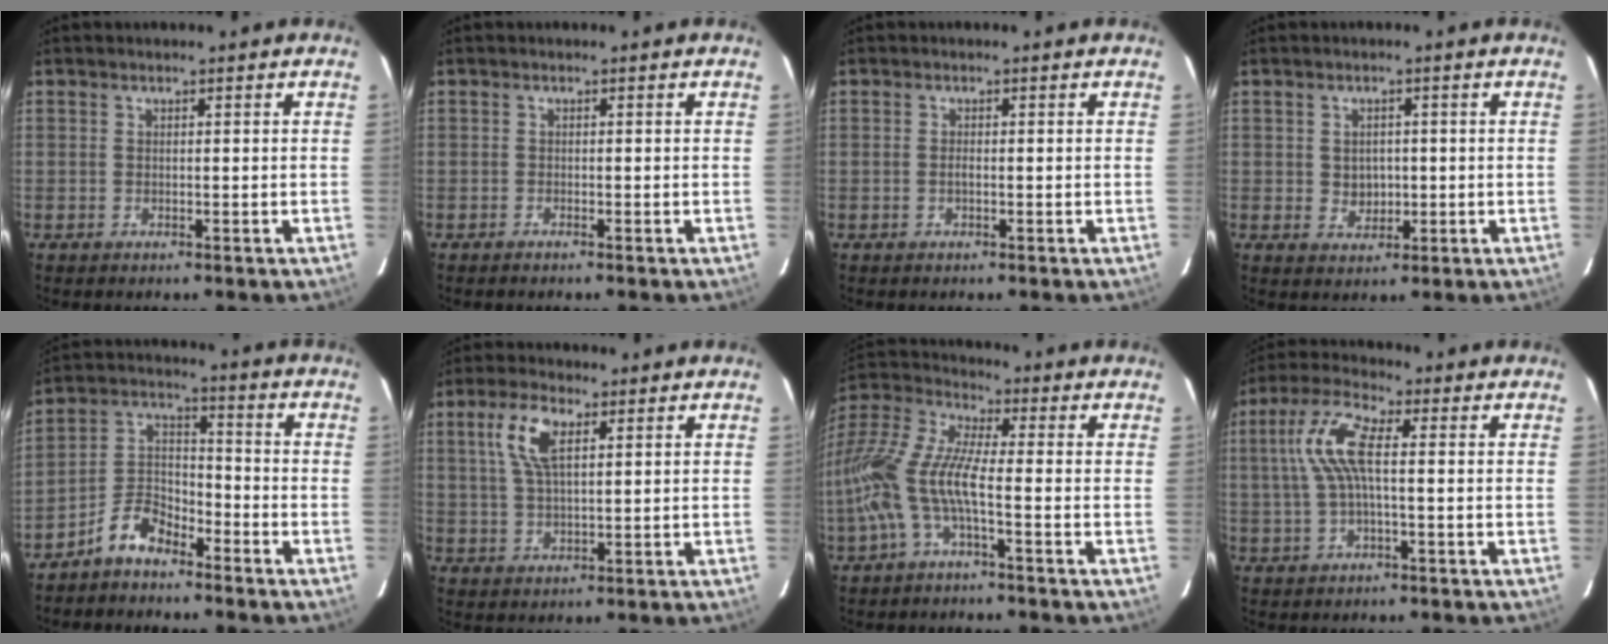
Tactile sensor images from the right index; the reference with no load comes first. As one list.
[{"total": 0.6, "force": [-0.6, 0.1, 0.1], "torque": [0.000, -0.001, -0.013]}, {"total": 0.7, "force": [-0.3, 0.2, 0.6], "torque": [-0.011, 0.000, -0.004]}, {"total": 3.4, "force": [0.0, 3.1, 1.5], "torque": [-0.024, 0.002, 0.006]}, {"total": 7.7, "force": [-5.9, 3.5, 3.6], "torque": [-0.084, 0.028, -0.117]}, {"total": 7.3, "force": [2.7, 2.8, 6.2], "torque": [-0.125, 0.012, 0.055]}, {"total": 14.0, "force": [-4.2, 3.2, 13.0], "torque": [-0.269, -0.006, -0.089]}, {"total": 9.0, "force": [0.7, 2.6, 8.6], "torque": [-0.180, 0.015, 0.015]}]